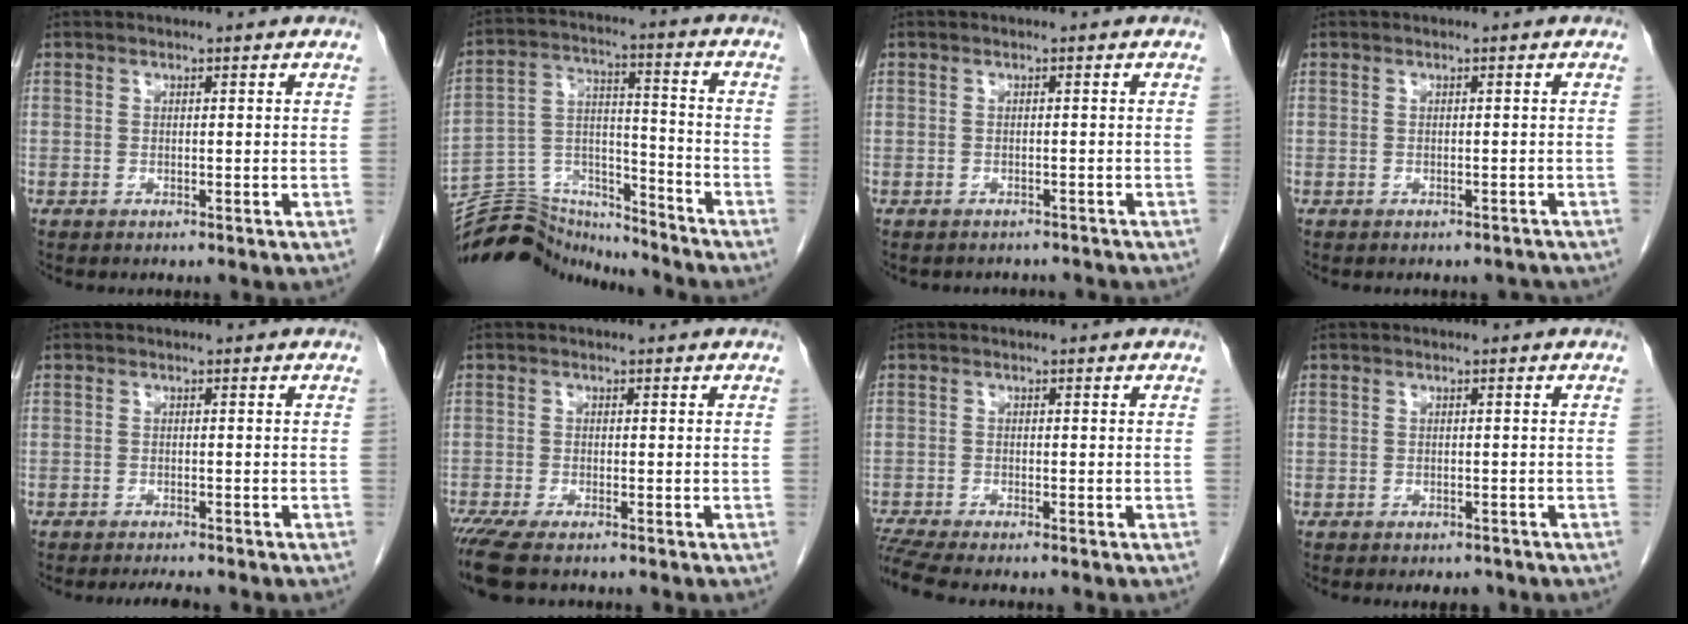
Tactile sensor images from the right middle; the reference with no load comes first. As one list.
[{"total": 14.6, "force": [-14.4, 2.0, 0.7], "torque": [-0.019, 0.050, -0.244]}, {"total": 3.6, "force": [-3.3, 1.4, 0.4], "torque": [-0.002, 0.001, -0.039]}, {"total": 2.5, "force": [-2.2, 1.1, 0.3], "torque": [-0.001, 0.001, -0.028]}, {"total": 2.6, "force": [-2.3, 0.3, 1.0], "torque": [-0.015, -0.005, -0.031]}, {"total": 5.5, "force": [-4.2, 0.9, 3.4], "torque": [-0.061, -0.015, -0.073]}, {"total": 3.6, "force": [-3.3, -0.6, 1.5], "torque": [-0.037, -0.011, -0.065]}, {"total": 2.1, "force": [-1.7, 1.2, 0.4], "torque": [-0.004, 0.002, -0.020]}]